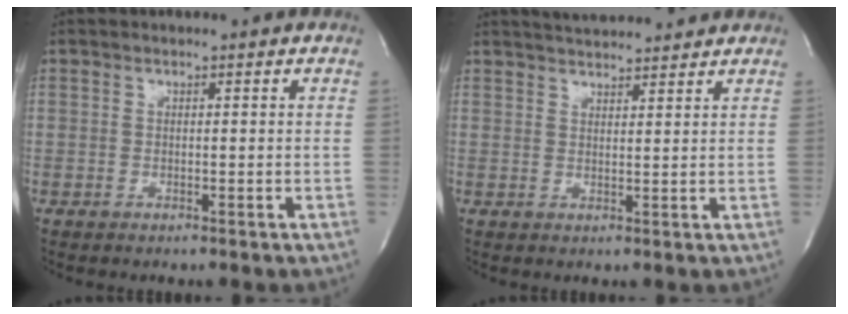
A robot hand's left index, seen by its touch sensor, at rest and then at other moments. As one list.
[{"total": 7.0, "force": [6.6, 0.9, 2.0], "torque": [-0.036, 0.022, 0.096]}]